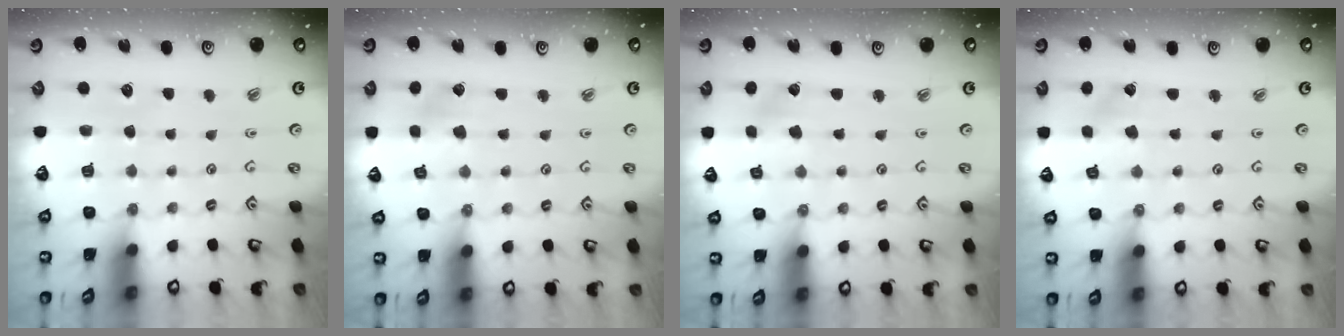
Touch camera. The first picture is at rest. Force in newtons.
{"total": 2.3, "press": 2.2, "slide": 0.4}
{"total": 1.1, "press": 1.1, "slide": 0.1}
{"total": 0.5, "press": 0.5, "slide": 0.1}